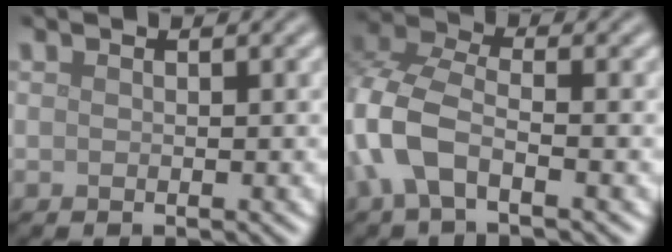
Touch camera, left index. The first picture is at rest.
{"total": 6.2, "force": [-2.1, 3.2, 4.9], "torque": [-0.125, 0.005, -0.055]}